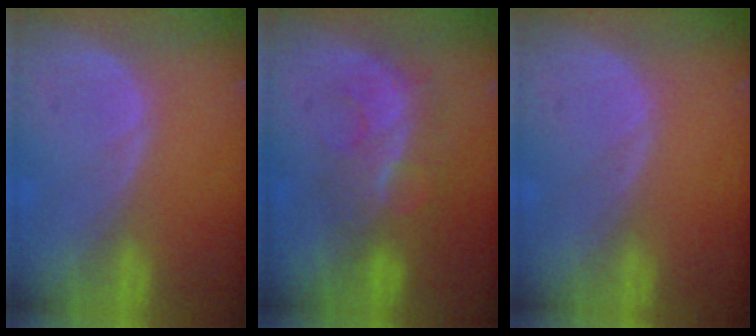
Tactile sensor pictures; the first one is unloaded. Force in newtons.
{"total": 8.2, "press": 7.0, "slide": 4.2}
{"total": 0.0}